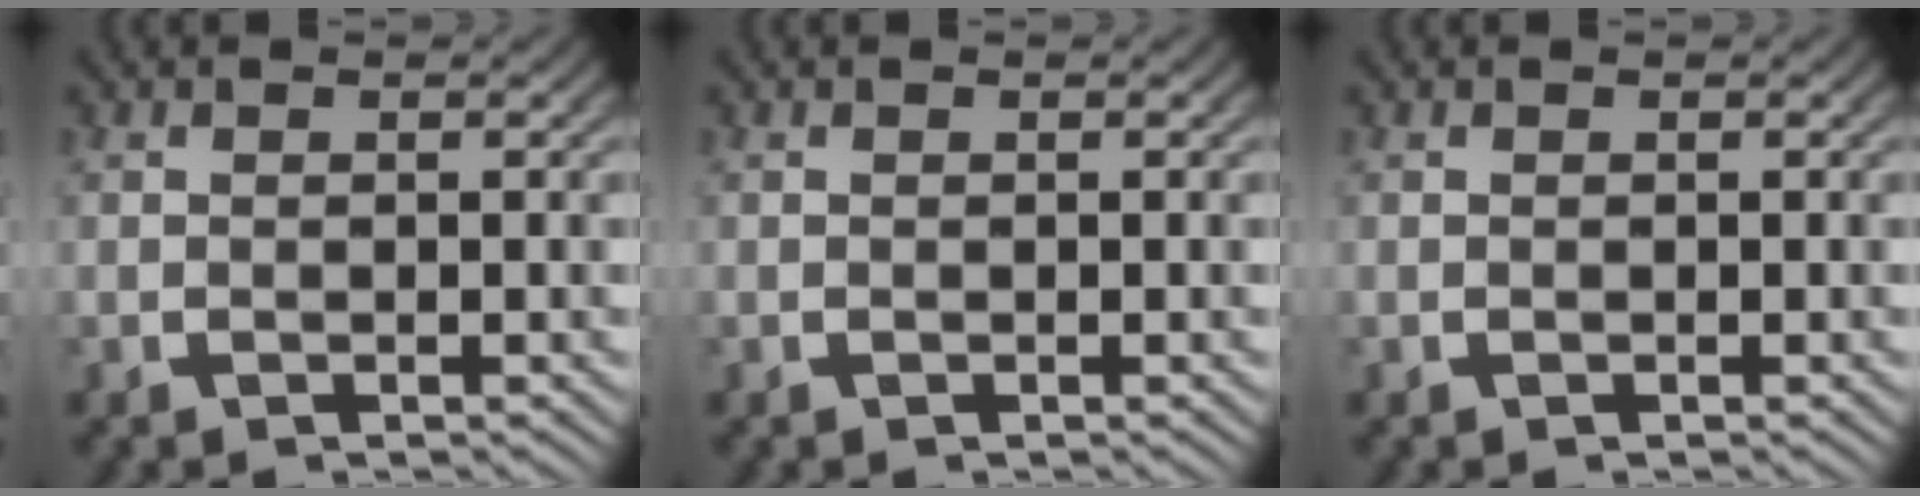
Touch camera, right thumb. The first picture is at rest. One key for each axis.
{"total": 0.0}
{"total": 0.0}